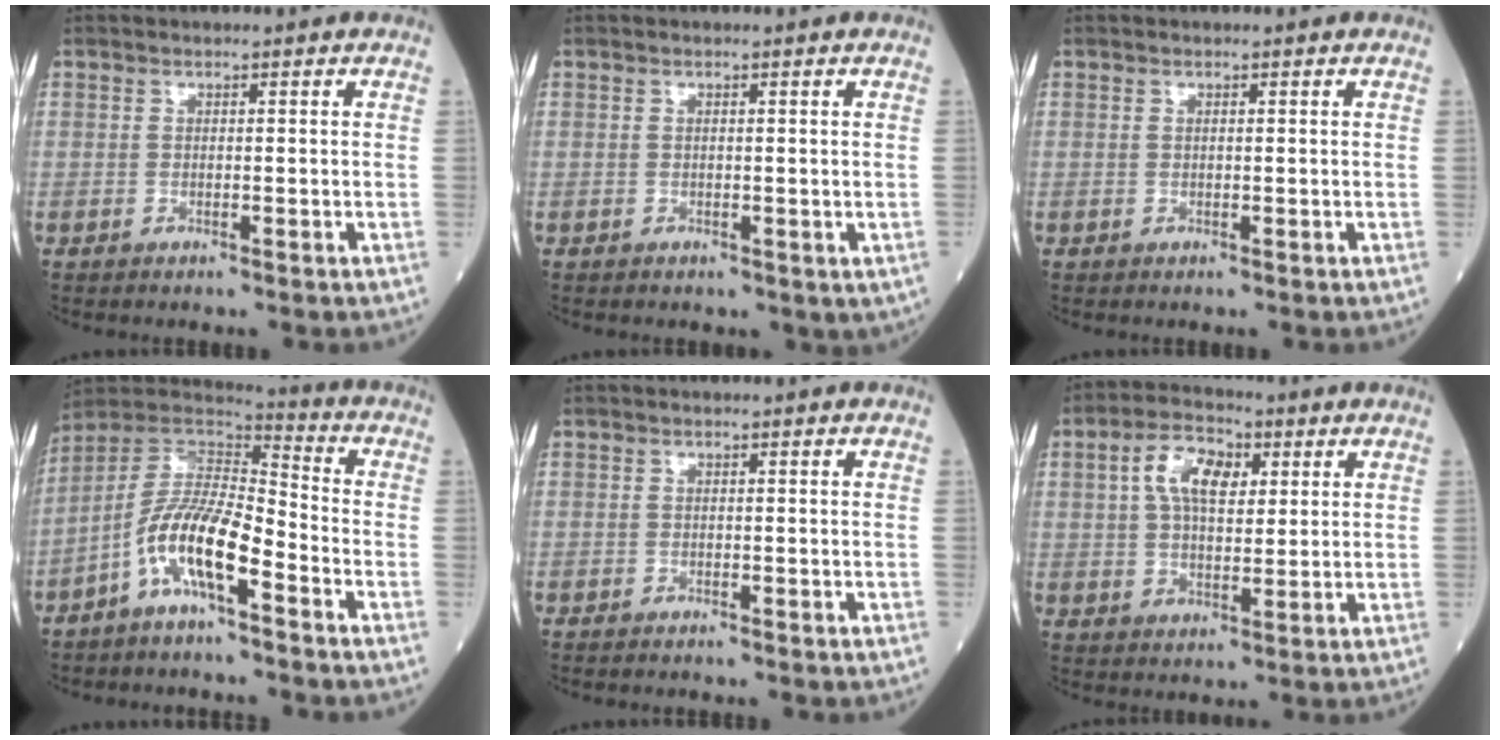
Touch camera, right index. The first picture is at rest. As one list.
[{"total": 1.4, "force": [0.0, 1.1, 0.9], "torque": [-0.013, -0.002, 0.007]}, {"total": 0.0}, {"total": 11.3, "force": [-5.7, 2.5, 9.5], "torque": [-0.189, 0.010, -0.112]}, {"total": 1.0, "force": [-0.9, 0.2, 0.4], "torque": [-0.009, -0.002, -0.013]}, {"total": 8.2, "force": [2.6, 4.2, 6.6], "torque": [-0.125, 0.020, 0.046]}]